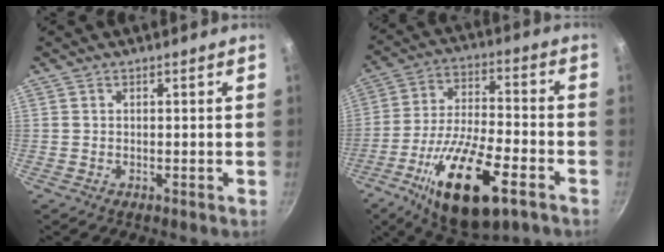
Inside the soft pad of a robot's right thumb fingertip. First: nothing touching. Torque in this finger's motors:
{"motor_torque": [0.33, 0.49, 1.32, -1.45, 0.44]}